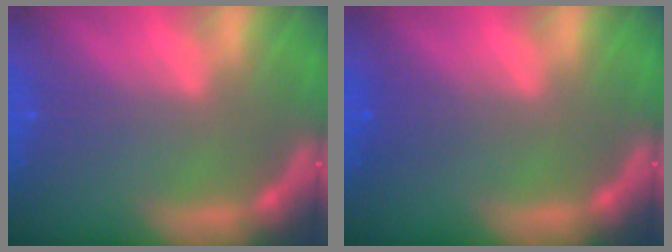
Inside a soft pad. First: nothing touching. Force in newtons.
{"total": 1.5}